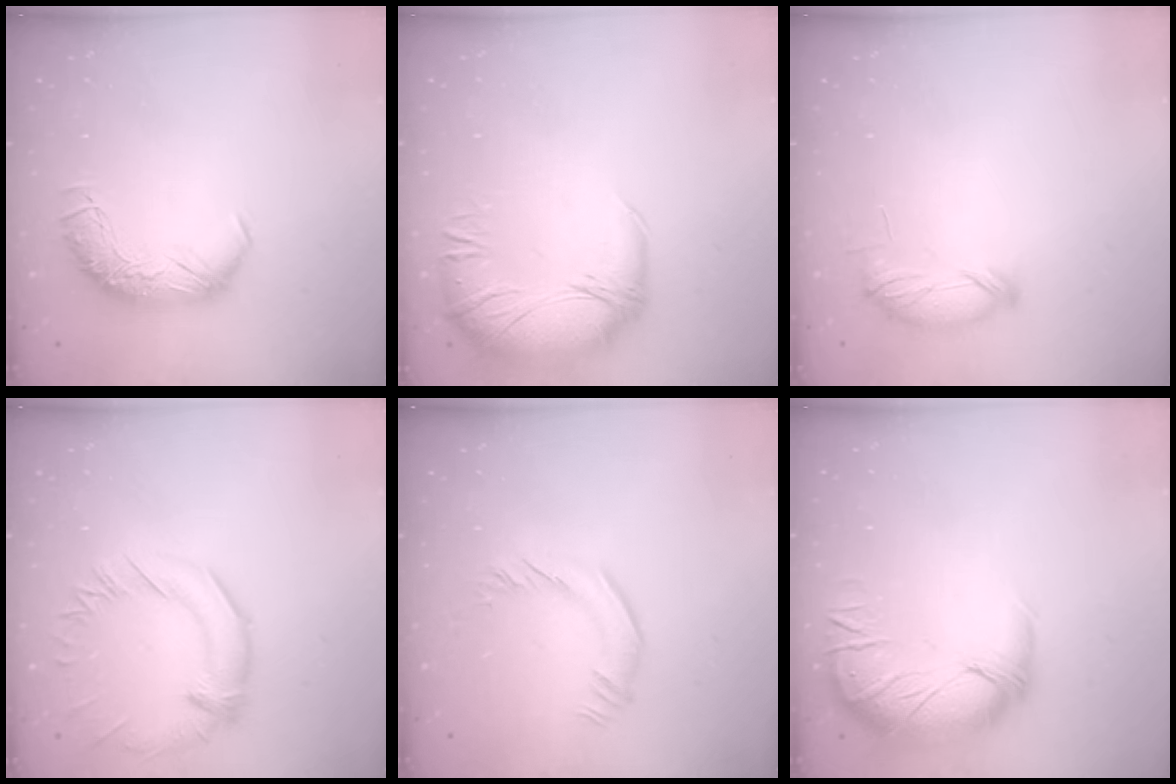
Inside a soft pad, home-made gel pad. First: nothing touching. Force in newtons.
{"total": 2.8, "press": 0.1, "slide": 2.8}
{"total": 6.7, "press": 6.7, "slide": 0.3}
{"total": 1.5, "press": 0.5, "slide": 1.4}
{"total": 2.5, "press": 2.3, "slide": 0.9}
{"total": 2.8, "press": 0.1, "slide": 2.8}